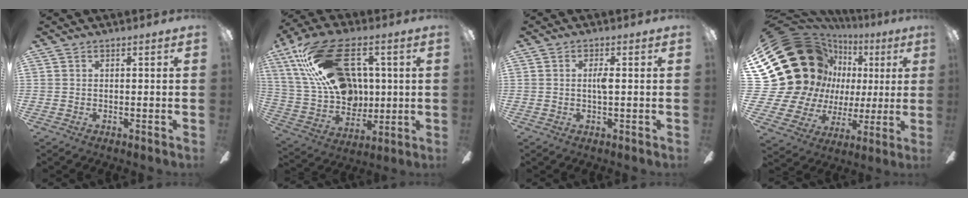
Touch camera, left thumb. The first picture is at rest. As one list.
[{"total": 25.4, "force": [11.1, 15.4, 16.8], "torque": [-0.317, -0.034, 0.199]}, {"total": 2.2, "force": [0.2, 0.4, 2.2], "torque": [-0.044, 0.001, 0.002]}, {"total": 28.4, "force": [7.9, 22.7, 15.1], "torque": [-0.308, -0.074, 0.210]}]